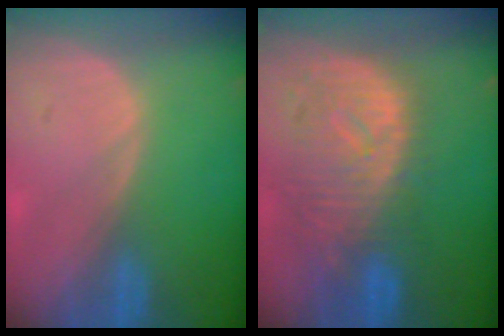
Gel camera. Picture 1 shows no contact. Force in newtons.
{"total": 10.9, "press": 9.7, "slide": 4.9}